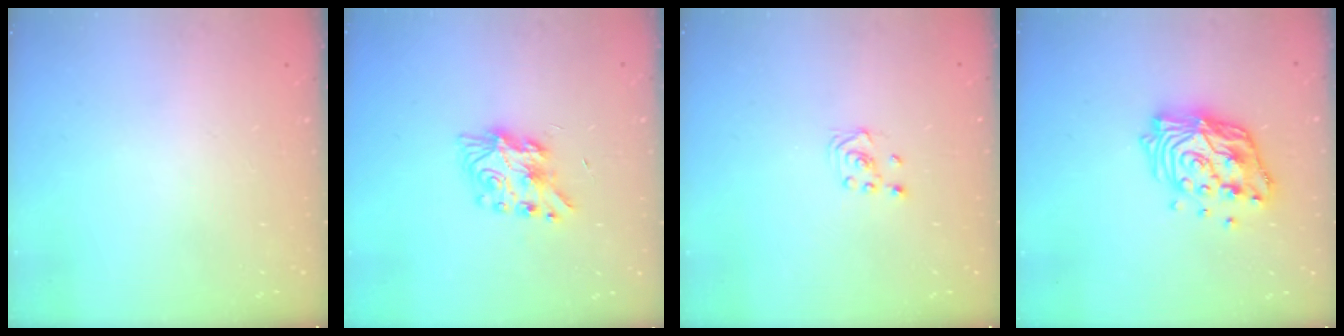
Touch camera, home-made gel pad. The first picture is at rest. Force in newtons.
{"total": 8.2, "press": 8.1, "slide": 0.3}
{"total": 2.3, "press": 2.2, "slide": 0.7}
{"total": 16.1, "press": 16.0, "slide": 1.3}